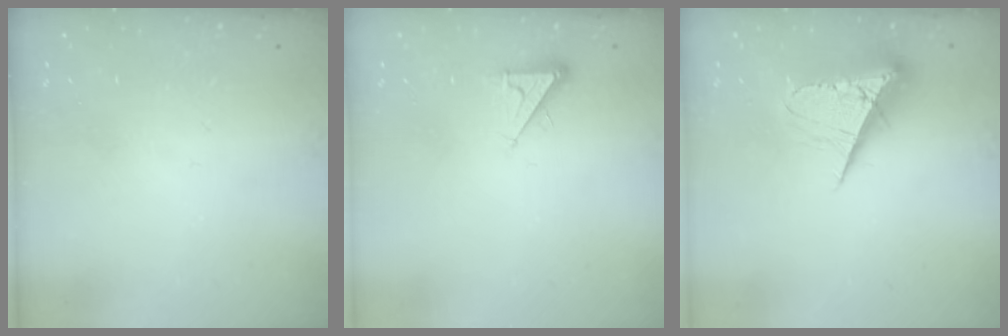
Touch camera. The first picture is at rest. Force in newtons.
{"total": 3.0, "press": 3.0, "slide": 0.6}
{"total": 9.9, "press": 9.8, "slide": 0.7}